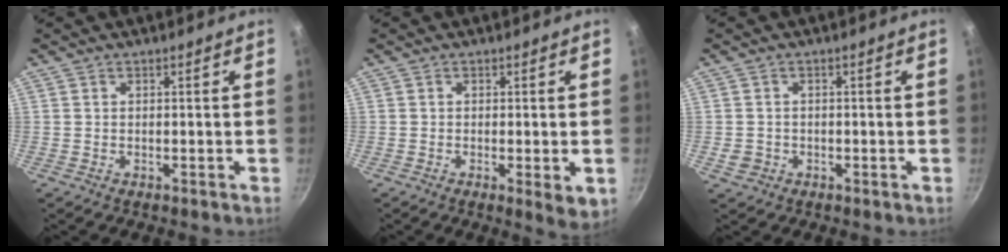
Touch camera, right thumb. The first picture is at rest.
{"total": 3.9, "force": [-0.8, 0.8, 3.8], "torque": [-0.058, -0.013, -0.013]}
{"total": 2.0, "force": [-0.6, 1.8, 0.6], "torque": [-0.006, 0.005, -0.007]}